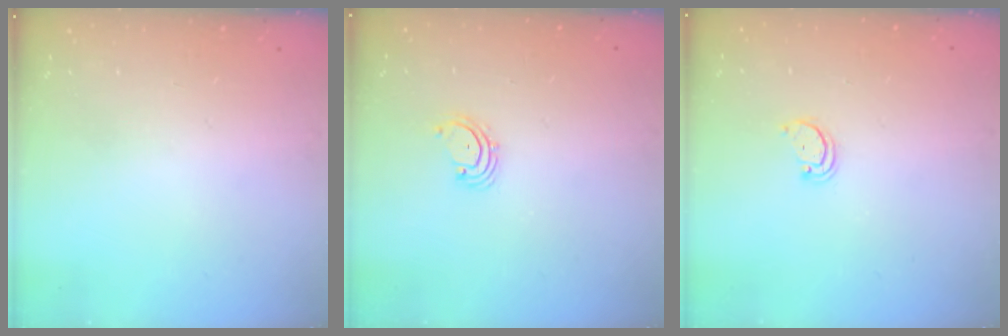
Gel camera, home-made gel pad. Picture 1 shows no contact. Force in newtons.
{"total": 2.3, "press": 2.3, "slide": 0.5}
{"total": 2.1, "press": 2.1, "slide": 0.2}